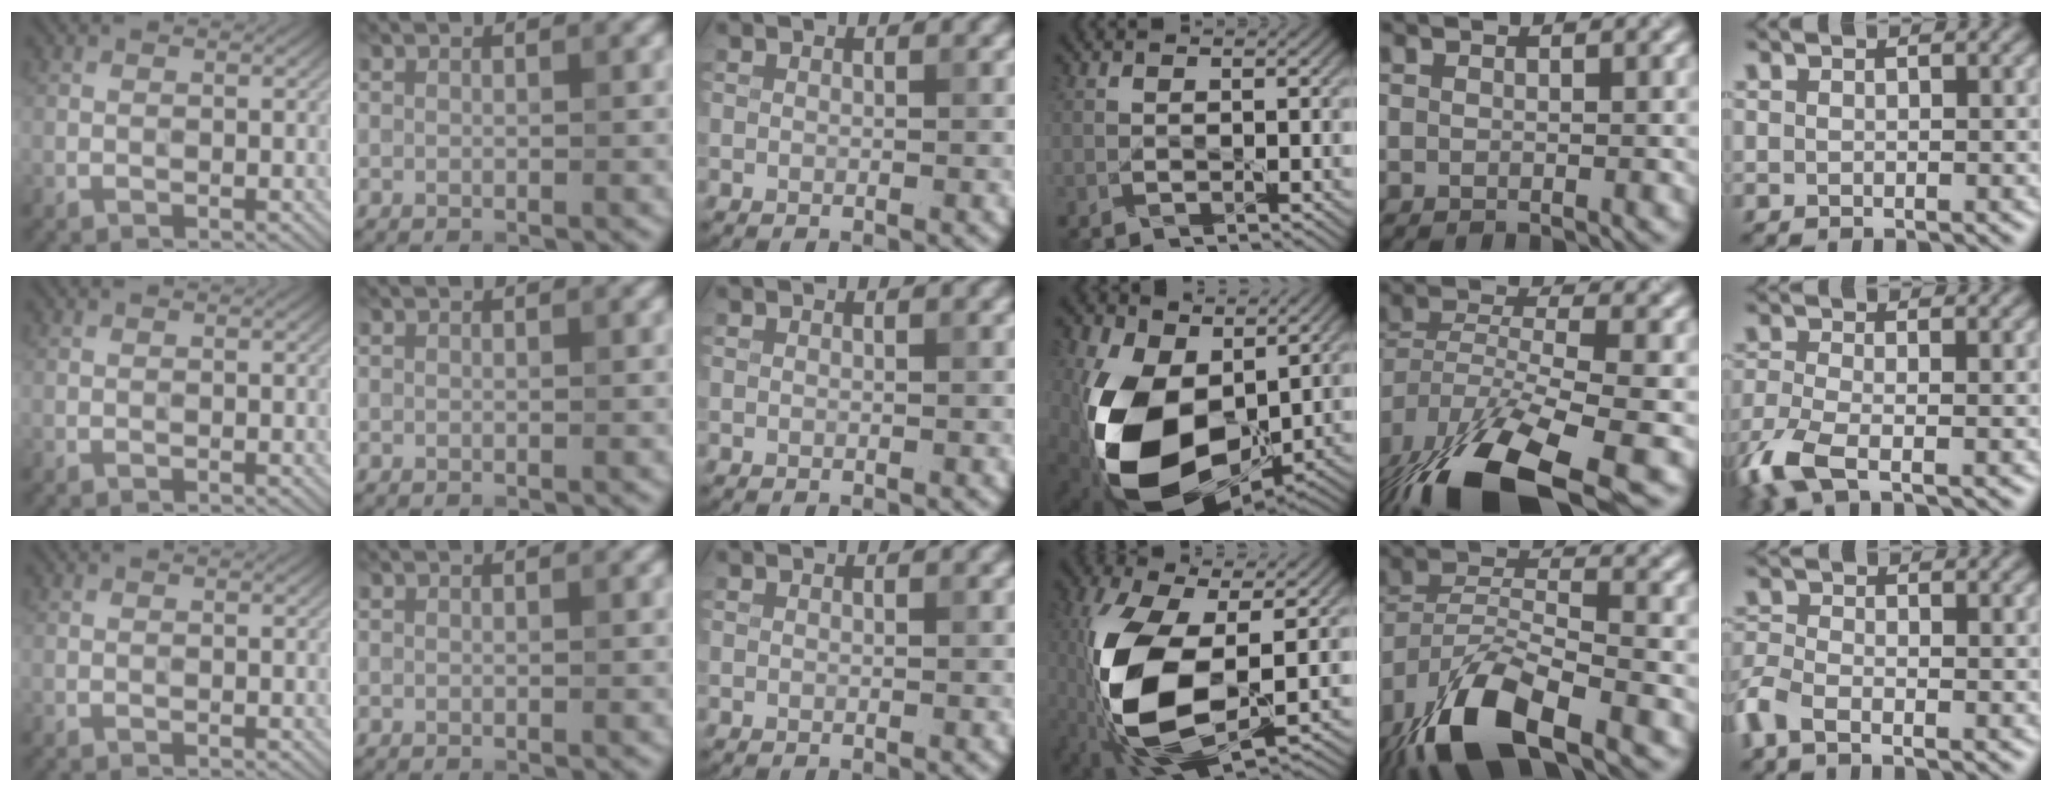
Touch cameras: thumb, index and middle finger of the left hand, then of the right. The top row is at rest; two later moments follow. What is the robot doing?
{"motion": "lift_and_place", "object": "knife"}